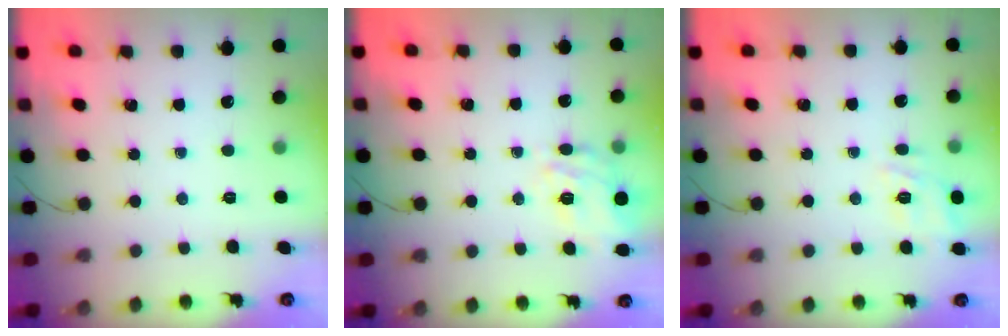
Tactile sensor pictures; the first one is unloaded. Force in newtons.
{"total": 8.8, "press": 8.4, "slide": 2.6}
{"total": 3.5, "press": 3.2, "slide": 1.4}